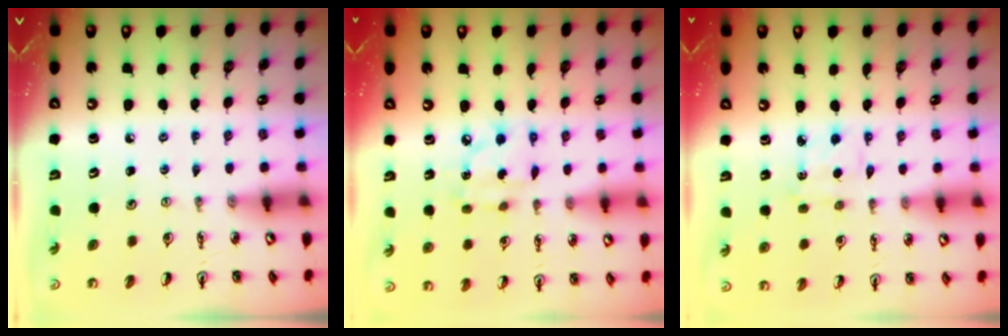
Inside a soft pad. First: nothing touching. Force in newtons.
{"total": 7.5, "press": 7.5, "slide": 0.4}
{"total": 4.7, "press": 4.7, "slide": 0.3}